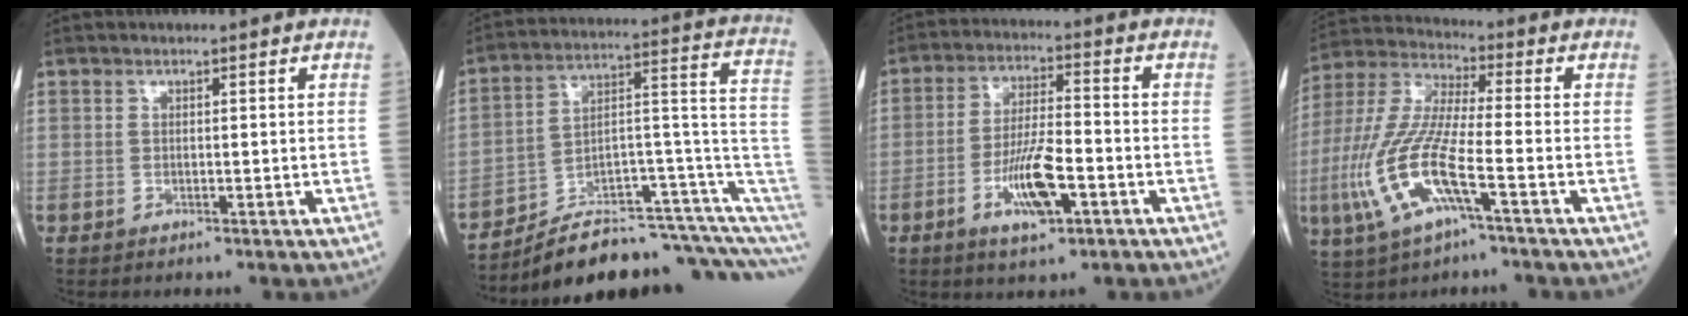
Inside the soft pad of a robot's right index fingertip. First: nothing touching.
{"total": 16.5, "force": [-12.0, 2.3, 11.1], "torque": [-0.113, 0.081, -0.181]}
{"total": 9.0, "force": [-3.5, 2.1, 8.0], "torque": [-0.156, -0.001, -0.061]}
{"total": 13.8, "force": [-4.7, 2.4, 12.7], "torque": [-0.289, -0.008, -0.092]}